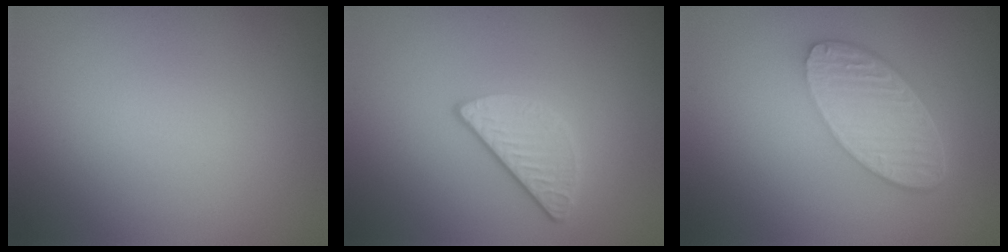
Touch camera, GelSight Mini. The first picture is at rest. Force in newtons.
{"total": 2.7, "press": 2.3, "slide": 1.3}
{"total": 5.6, "press": 4.2, "slide": 3.7}